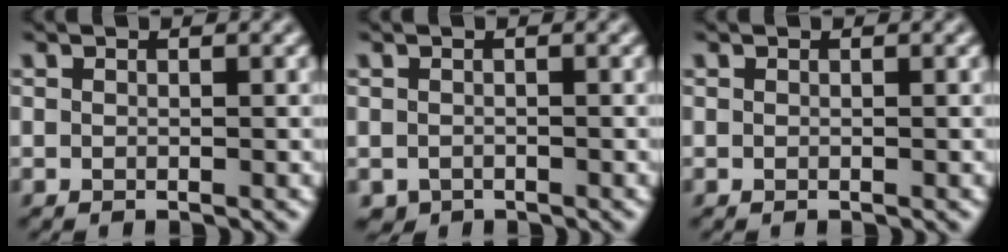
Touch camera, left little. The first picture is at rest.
{"total": 0.8, "force": [-0.5, 0.7, 0.1], "torque": [-0.002, 0.002, -0.010]}
{"total": 0.0}